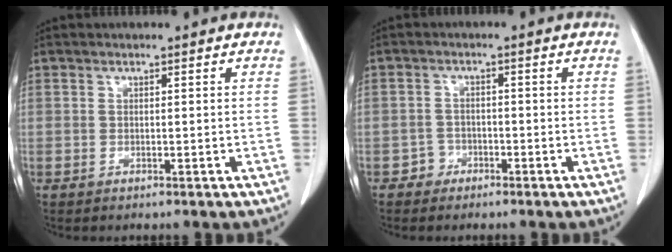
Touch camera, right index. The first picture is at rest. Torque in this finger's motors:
{"motor_torque": [-1.70, 0.44, -1.06, -0.21]}